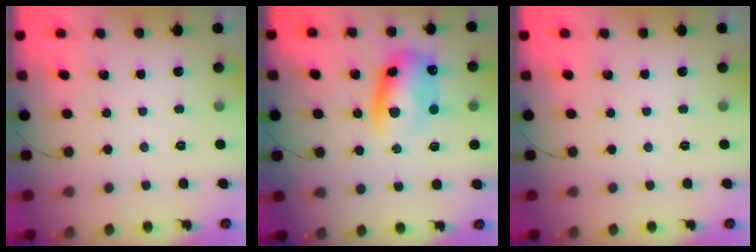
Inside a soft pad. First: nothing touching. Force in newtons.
{"total": 11.1, "press": 10.9, "slide": 2.3}
{"total": 0.0}